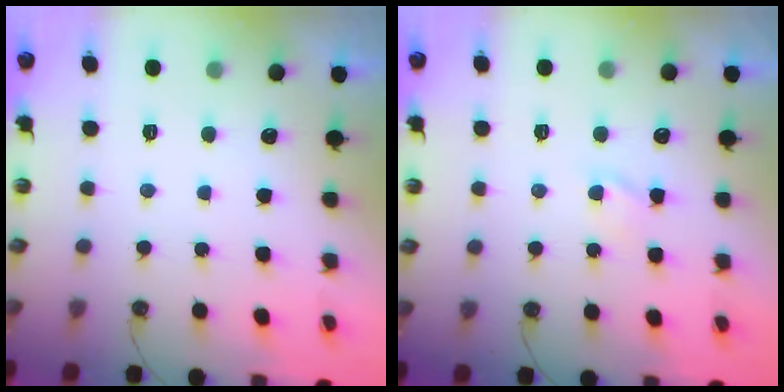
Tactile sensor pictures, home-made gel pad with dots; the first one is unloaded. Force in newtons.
{"total": 1.4, "press": 1.4, "slide": 0.2}